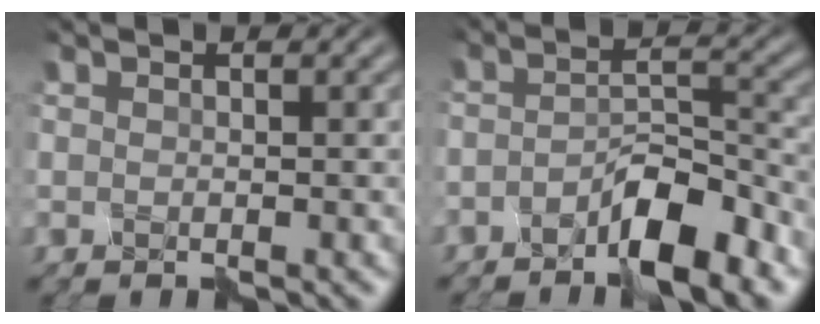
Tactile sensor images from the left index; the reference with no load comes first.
{"total": 4.8, "force": [-3.6, 0.8, 3.2], "torque": [-0.052, 0.006, -0.064]}